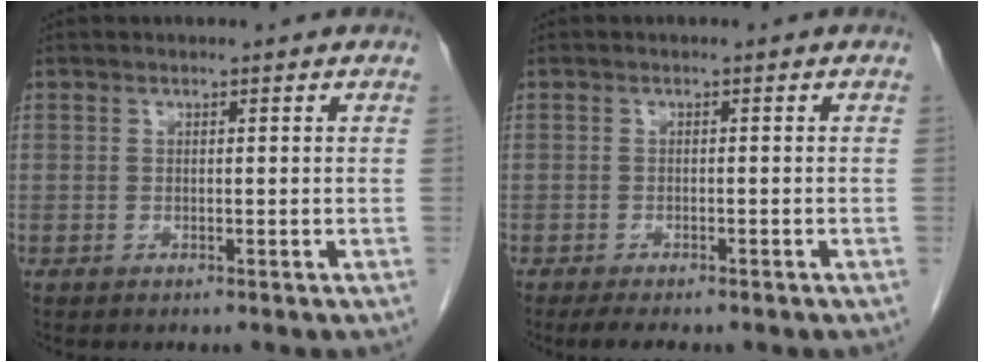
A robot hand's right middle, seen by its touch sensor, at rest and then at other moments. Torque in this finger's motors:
{"motor_torque": [0.27, -0.01, 0.05, 0.02]}